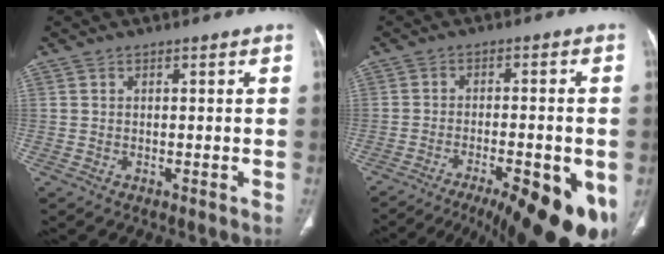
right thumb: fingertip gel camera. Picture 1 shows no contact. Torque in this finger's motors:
{"motor_torque": [0.46, 1.19, 0.17, -0.13, 0.14]}